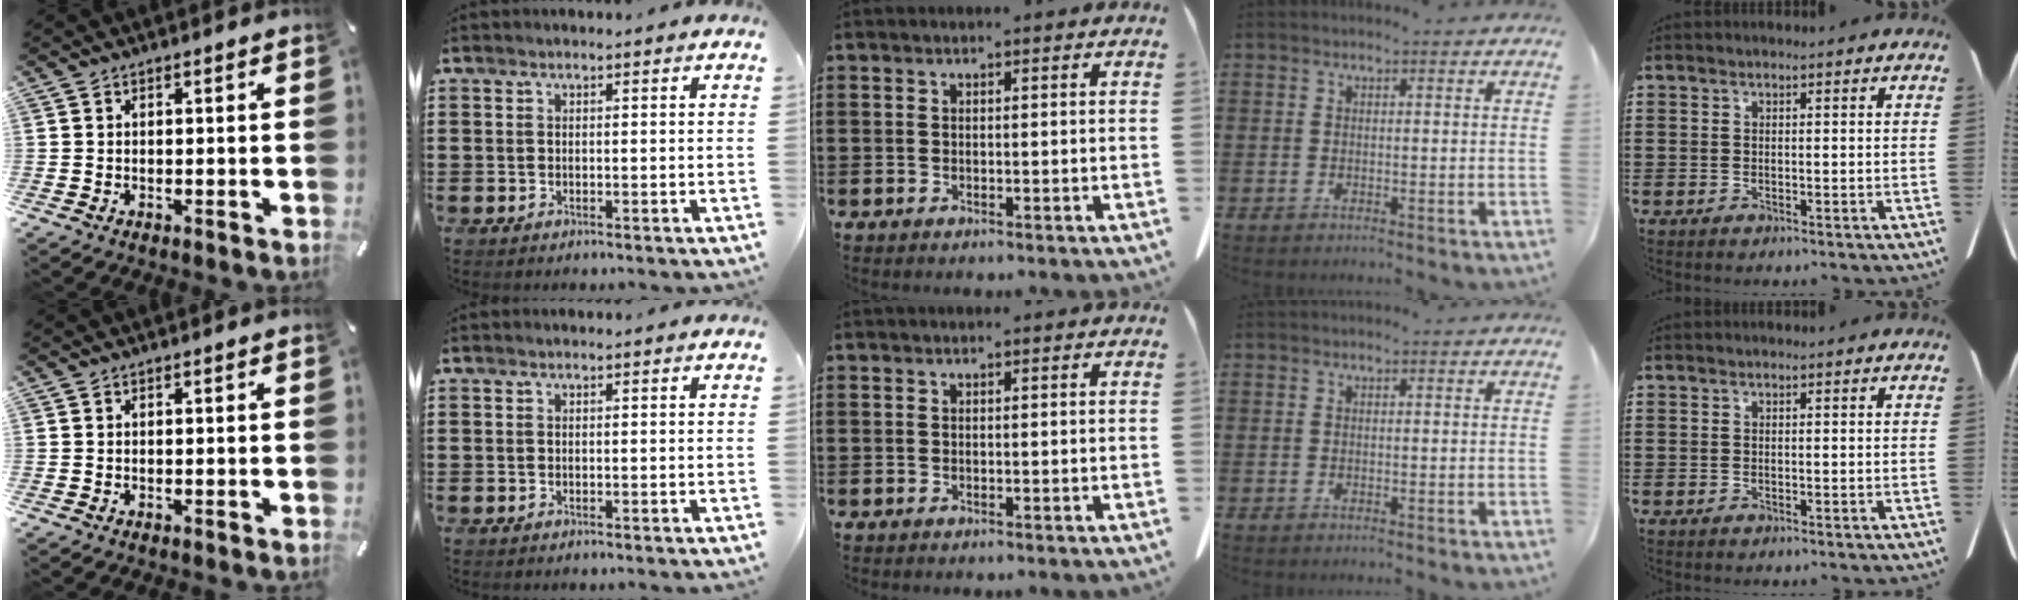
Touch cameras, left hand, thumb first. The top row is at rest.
{}